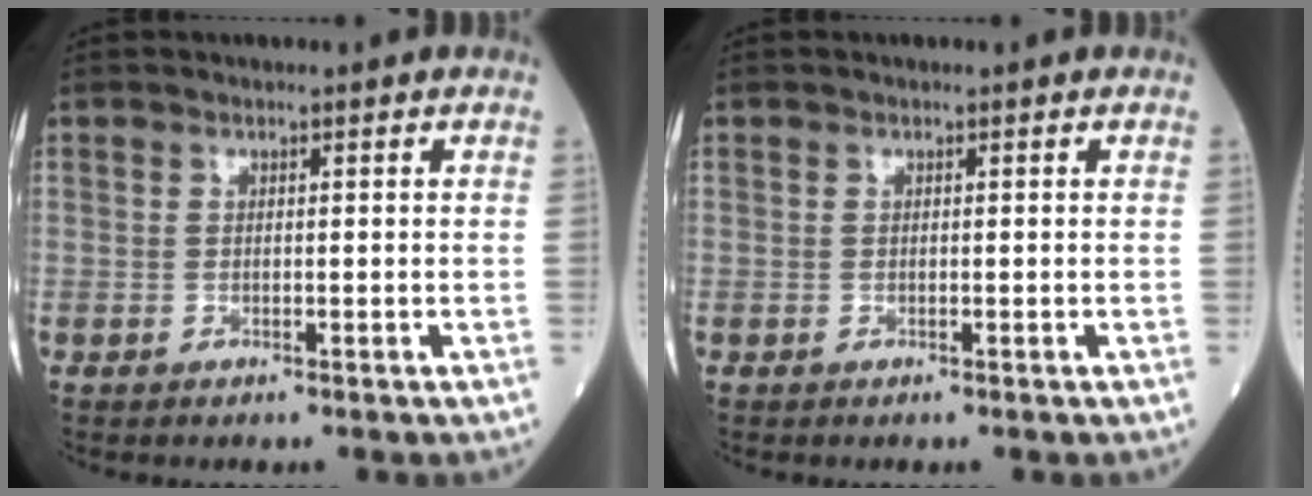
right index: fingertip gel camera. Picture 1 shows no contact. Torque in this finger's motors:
{"motor_torque": [0.02, 0.01, 0.00, 0.00]}